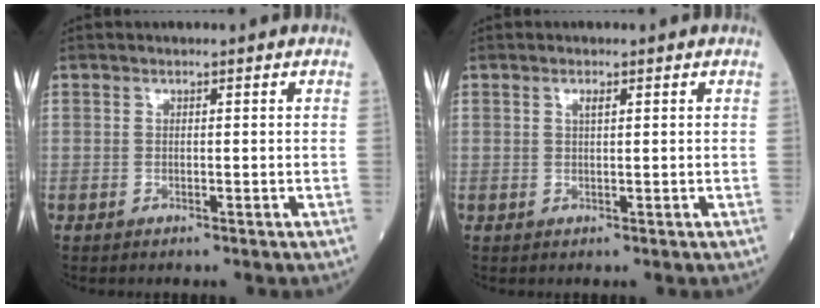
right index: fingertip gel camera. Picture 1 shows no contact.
{"total": 1.0, "force": [0.5, 0.1, 0.8], "torque": [-0.022, 0.000, 0.010]}